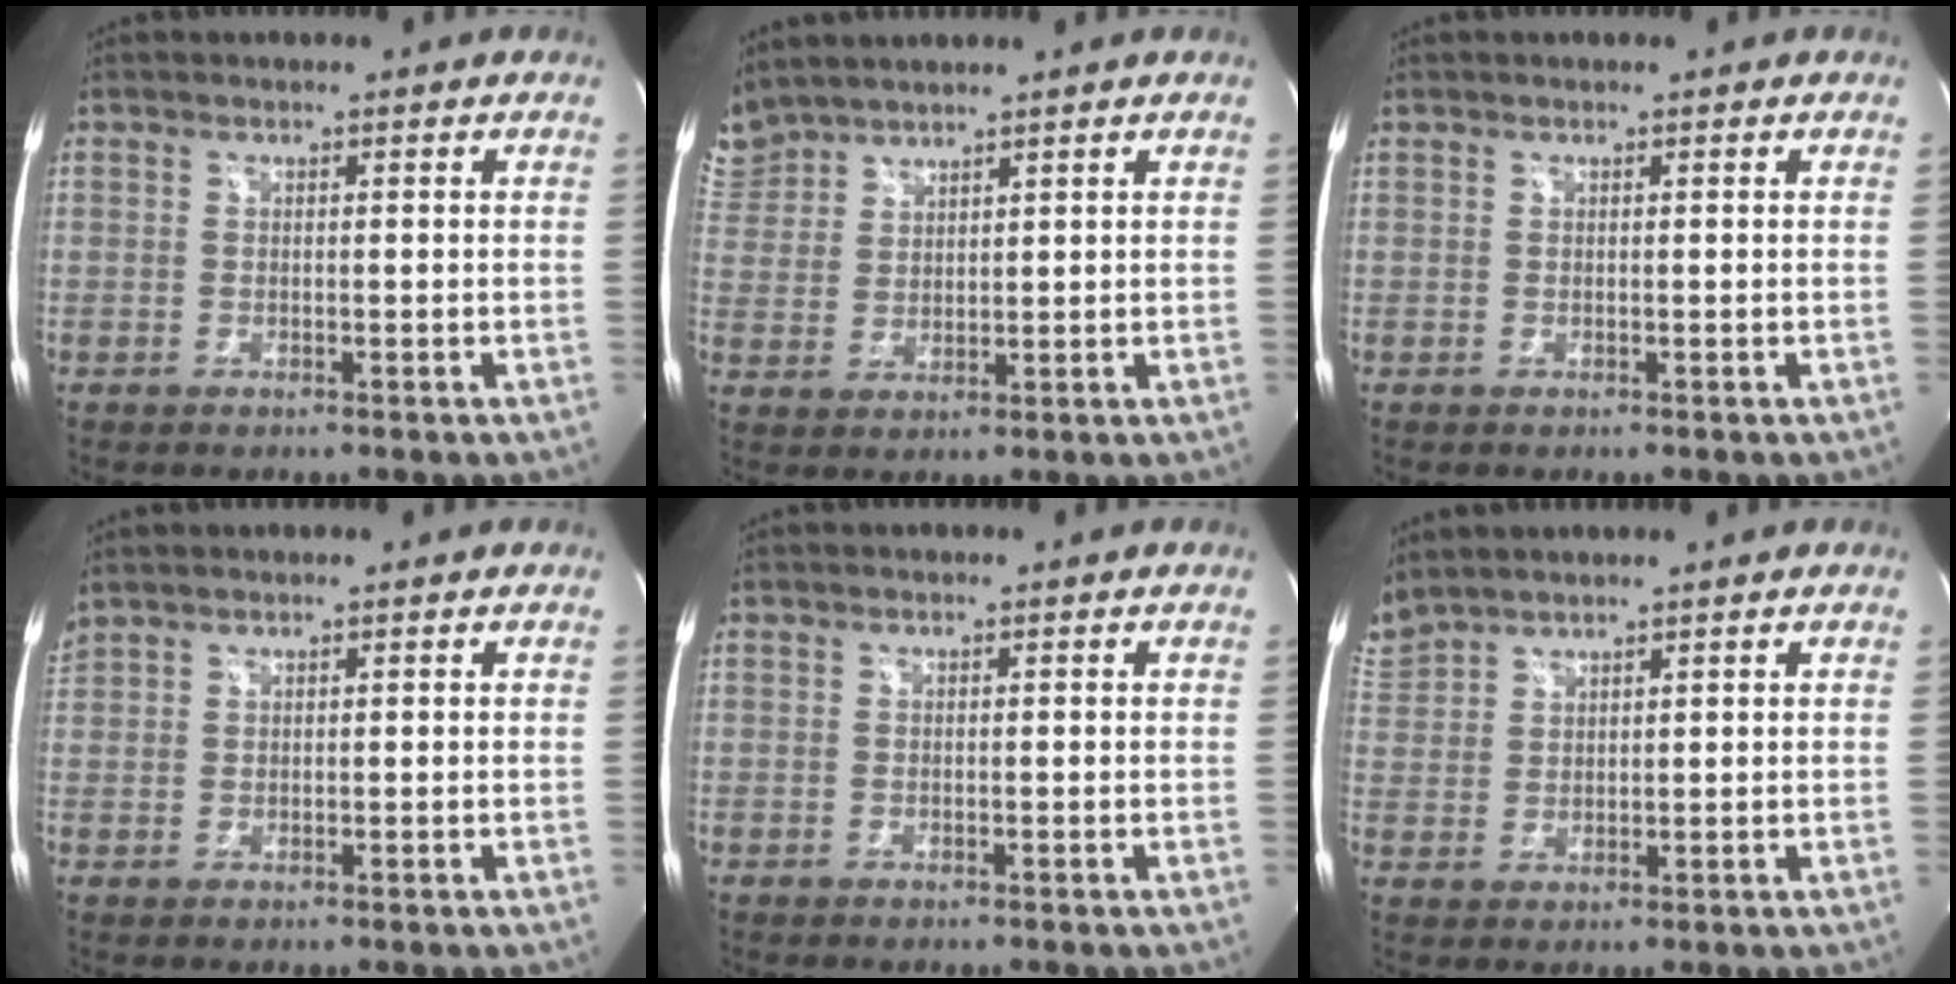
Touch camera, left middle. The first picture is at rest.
{"total": 5.9, "force": [5.7, 1.5, 0.4], "torque": [-0.021, 0.020, 0.121]}
{"total": 0.0}
{"total": 1.8, "force": [1.7, 0.4, 0.4], "torque": [-0.025, 0.021, 0.043]}
{"total": 0.0}
{"total": 5.0, "force": [4.8, 0.7, 1.1], "torque": [-0.033, 0.024, 0.102]}